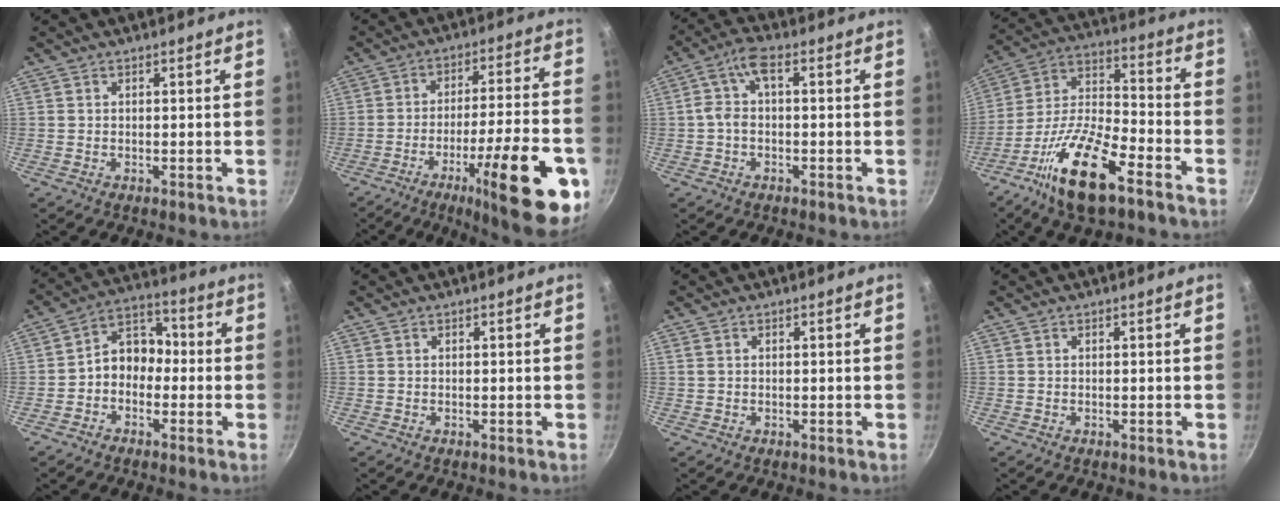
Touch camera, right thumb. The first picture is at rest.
{"total": 22.5, "force": [-9.4, 5.2, 19.8], "torque": [-0.257, 0.038, -0.134]}
{"total": 5.3, "force": [-0.5, 2.7, 4.5], "torque": [-0.104, 0.023, -0.015]}
{"total": 17.8, "force": [-10.1, 6.1, 13.4], "torque": [-0.248, 0.051, -0.200]}
{"total": 8.1, "force": [-1.7, 6.3, 4.9], "torque": [-0.043, 0.042, -0.048]}
{"total": 0.0}
{"total": 0.9, "force": [0.4, 0.7, 0.5], "torque": [-0.010, 0.002, 0.008]}
{"total": 0.0}